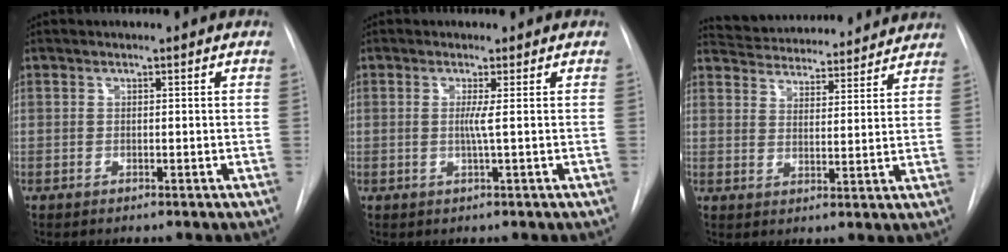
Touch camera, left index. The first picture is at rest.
{"total": 1.7, "force": [-0.3, -0.6, 1.5], "torque": [-0.032, -0.006, -0.006]}
{"total": 18.9, "force": [17.9, 4.1, 4.7], "torque": [-0.079, 0.012, 0.241]}